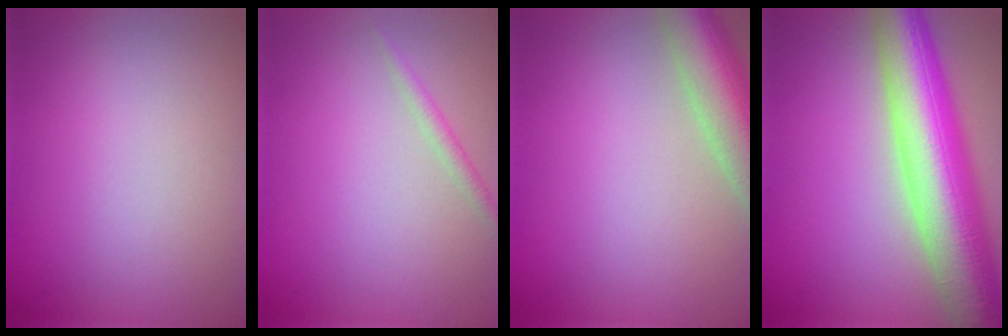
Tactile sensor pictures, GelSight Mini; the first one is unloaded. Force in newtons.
{"total": 1.1, "press": 1.1, "slide": 0.1}
{"total": 7.4, "press": 7.4, "slide": 0.7}
{"total": 11.8, "press": 11.7, "slide": 0.4}